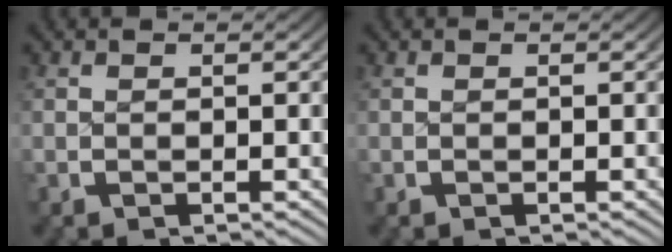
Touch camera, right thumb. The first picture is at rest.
{"total": 0.0}